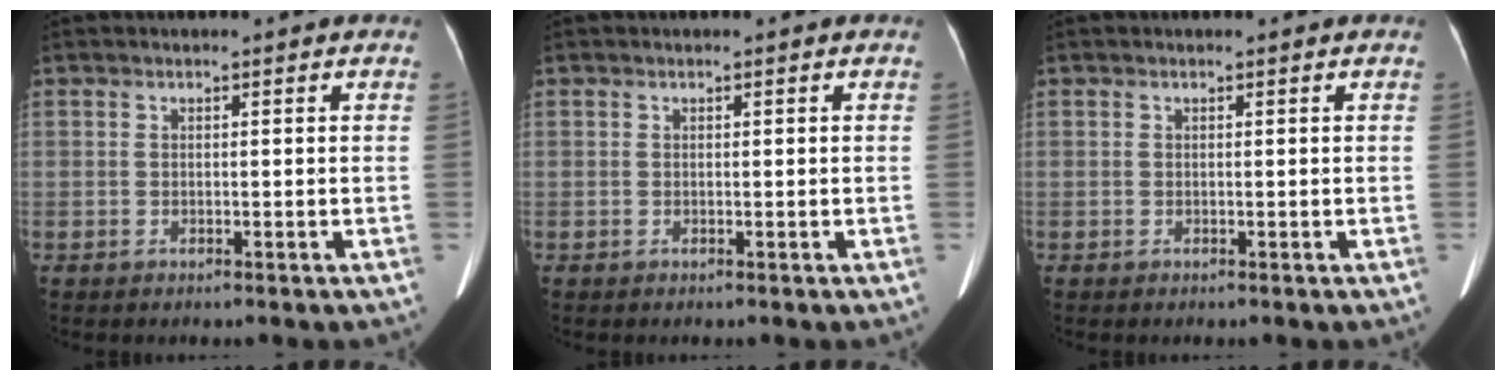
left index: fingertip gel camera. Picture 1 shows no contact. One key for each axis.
{"total": 0.0}
{"total": 0.0}